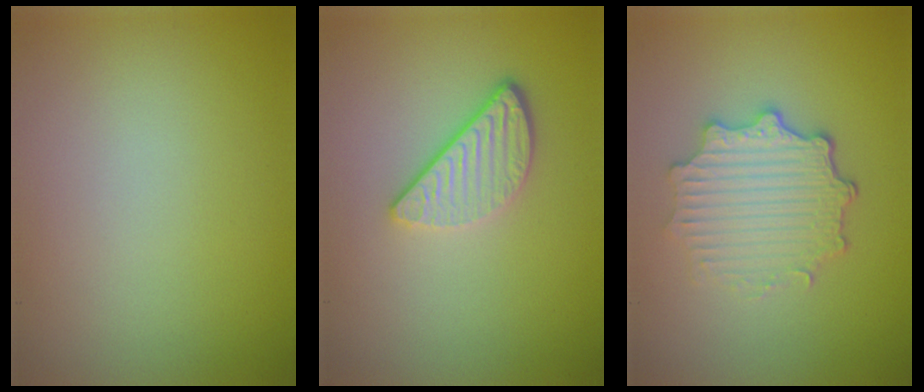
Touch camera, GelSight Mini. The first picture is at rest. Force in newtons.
{"total": 3.1, "press": 2.5, "slide": 1.8}
{"total": 4.8, "press": 3.7, "slide": 3.0}